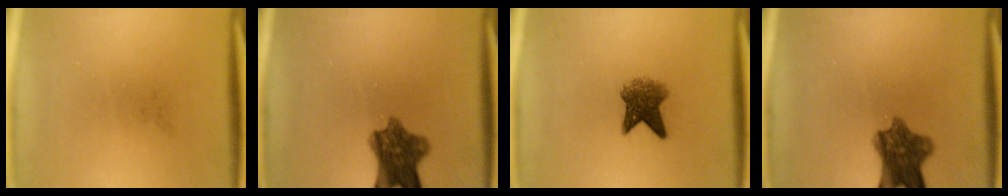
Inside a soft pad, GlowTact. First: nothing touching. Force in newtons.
{"total": 8.4}
{"total": 5.2}
{"total": 8.4}